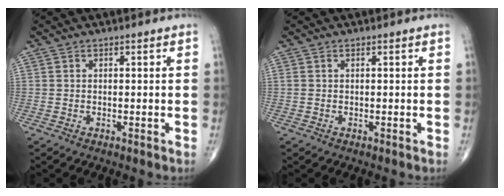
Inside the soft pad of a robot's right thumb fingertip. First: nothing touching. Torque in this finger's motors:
{"motor_torque": [-0.08, -0.09, 0.28, 0.11, -0.02]}